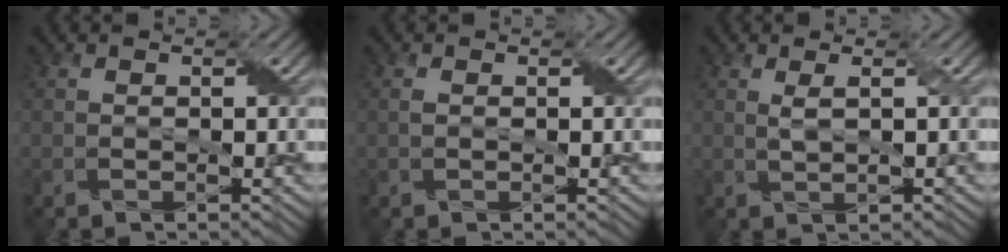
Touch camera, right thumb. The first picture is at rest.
{"total": 0.7, "force": [0.1, 0.4, 0.6], "torque": [-0.014, 0.002, 0.002]}
{"total": 1.7, "force": [0.5, 0.2, 1.6], "torque": [-0.038, 0.003, 0.012]}